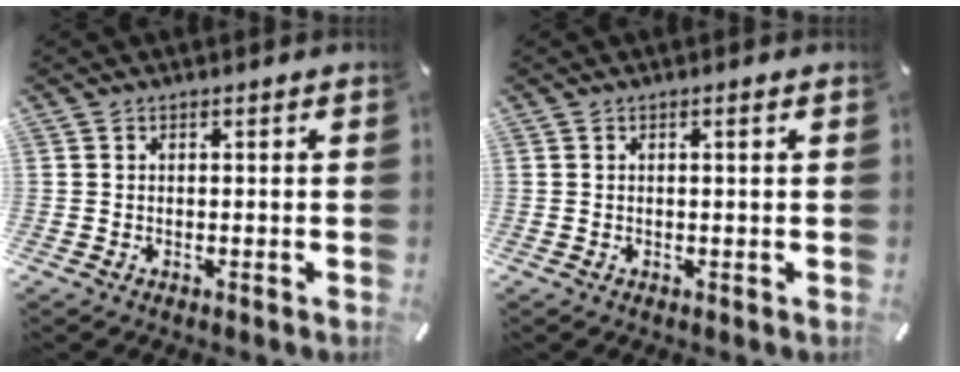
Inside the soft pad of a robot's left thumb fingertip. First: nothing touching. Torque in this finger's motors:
{"motor_torque": [-0.26, -0.27, -0.03, 0.14, -0.01]}